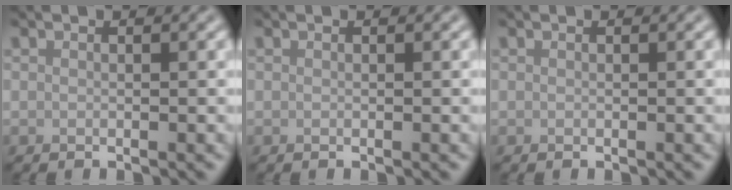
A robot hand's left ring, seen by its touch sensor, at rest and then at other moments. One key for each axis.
{"total": 0.0}
{"total": 0.0}